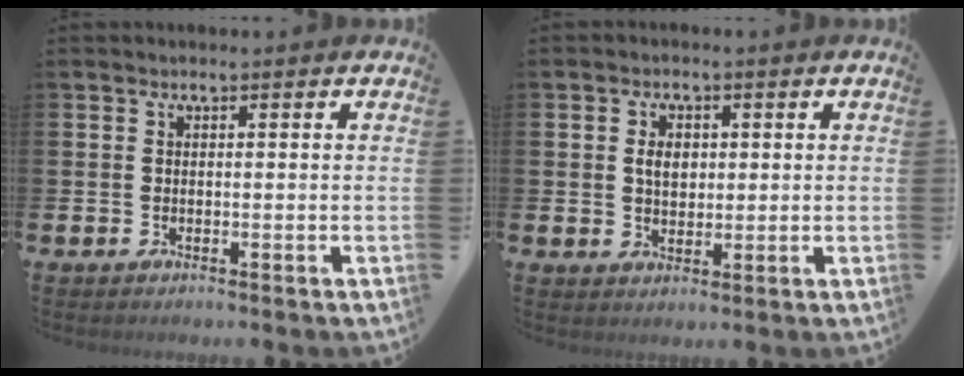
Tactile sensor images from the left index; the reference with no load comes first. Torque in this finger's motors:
{"motor_torque": [0.24, -0.08, 0.33, 0.10]}